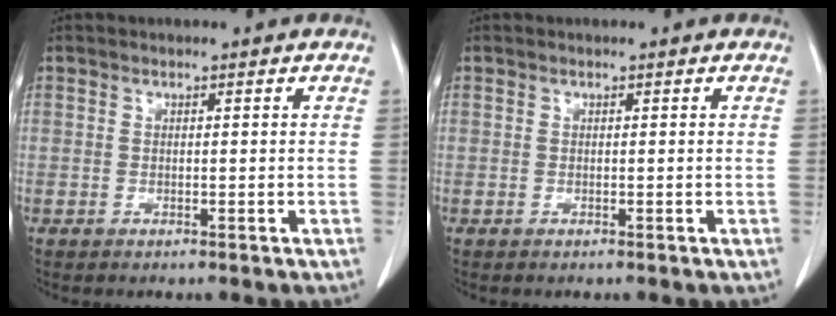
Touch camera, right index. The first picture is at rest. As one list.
[{"total": 0.0}]